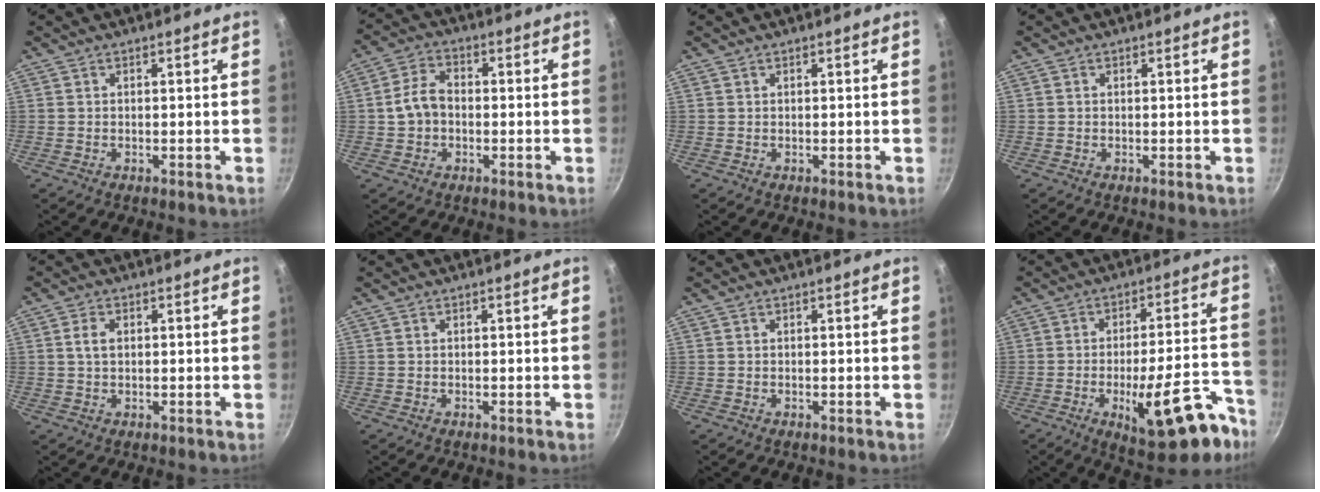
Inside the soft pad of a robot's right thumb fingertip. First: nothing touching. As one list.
[{"total": 6.5, "force": [-0.5, 4.9, 4.2], "torque": [-0.063, 0.025, -0.016]}, {"total": 0.0}, {"total": 0.0}, {"total": 2.9, "force": [0.6, 1.9, 2.1], "torque": [-0.036, 0.004, 0.010]}, {"total": 0.0}, {"total": 0.0}, {"total": 18.6, "force": [-9.2, 6.7, 14.7], "torque": [-0.160, 0.050, -0.119]}]